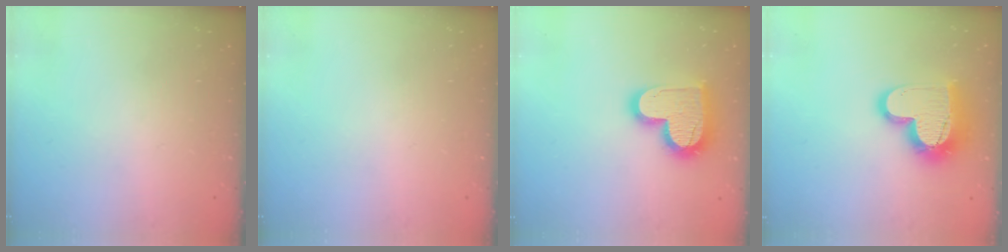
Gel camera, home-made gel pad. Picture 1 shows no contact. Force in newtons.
{"total": 0.0}
{"total": 16.9, "press": 16.9, "slide": 1.3}
{"total": 17.8, "press": 17.7, "slide": 1.6}